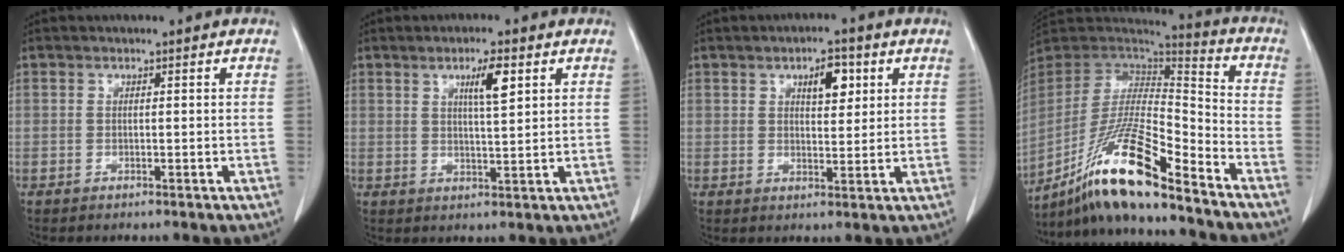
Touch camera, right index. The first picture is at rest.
{"total": 4.8, "force": [2.2, 0.5, 4.2], "torque": [-0.070, -0.001, 0.037]}
{"total": 4.9, "force": [2.1, 2.0, 3.9], "torque": [-0.060, 0.003, 0.034]}
{"total": 17.5, "force": [-12.8, 1.3, 12.0], "torque": [-0.241, -0.009, -0.236]}